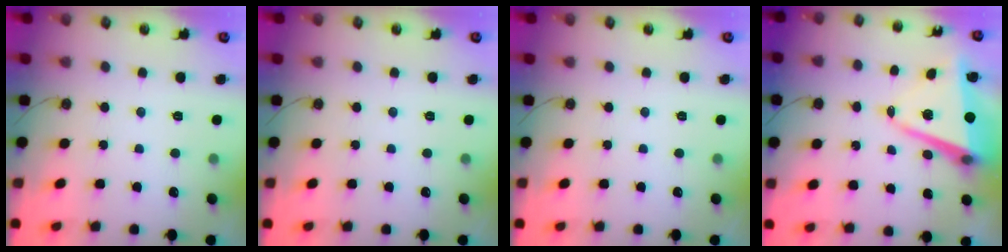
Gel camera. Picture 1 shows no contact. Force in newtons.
{"total": 0.0}
{"total": 0.0}
{"total": 10.6, "press": 10.4, "slide": 1.9}